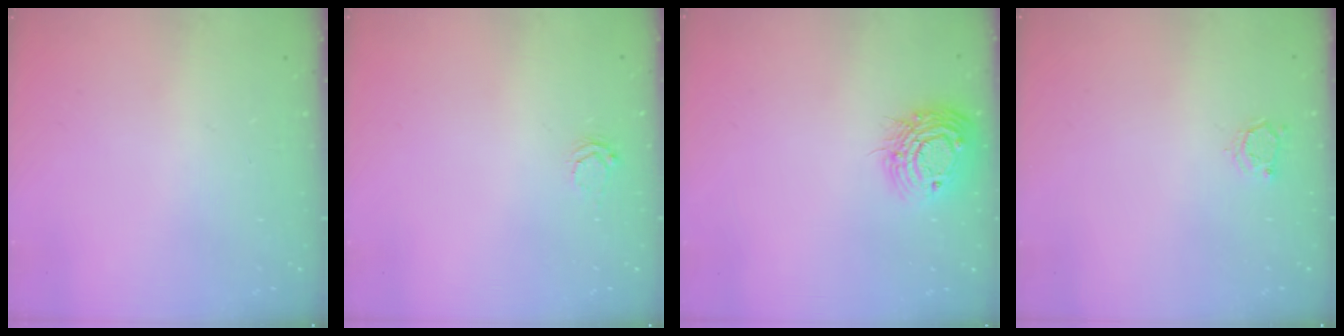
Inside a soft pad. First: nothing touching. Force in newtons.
{"total": 3.5, "press": 3.5, "slide": 0.5}
{"total": 12.9, "press": 12.8, "slide": 1.0}
{"total": 3.2, "press": 3.1, "slide": 0.4}